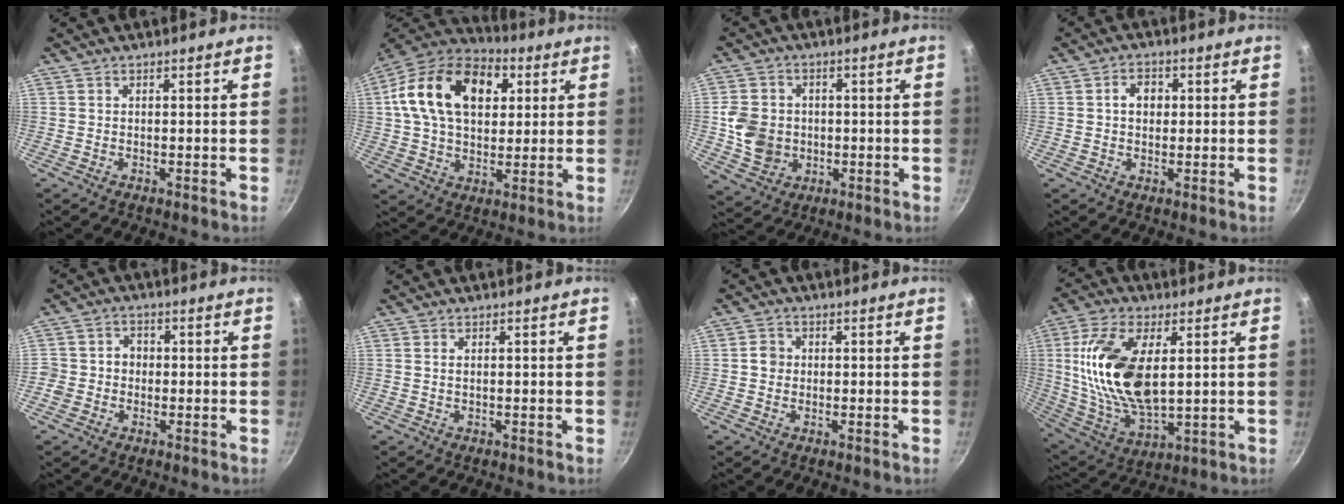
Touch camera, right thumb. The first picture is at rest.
{"total": 21.3, "force": [5.9, 14.0, 14.9], "torque": [-0.235, 0.011, 0.086]}
{"total": 9.3, "force": [-0.5, 8.1, 4.6], "torque": [-0.064, 0.005, -0.006]}
{"total": 4.2, "force": [0.6, 3.2, 2.6], "torque": [-0.021, 0.008, 0.006]}
{"total": 4.3, "force": [-0.9, 3.9, 1.5], "torque": [0.001, 0.010, -0.024]}
{"total": 0.7, "force": [0.2, 0.3, 0.6], "torque": [-0.012, 0.000, 0.003]}
{"total": 2.6, "force": [0.0, 2.4, 1.0], "torque": [-0.004, 0.008, -0.005]}
{"total": 19.6, "force": [3.6, 9.9, 16.5], "torque": [-0.317, -0.013, 0.076]}